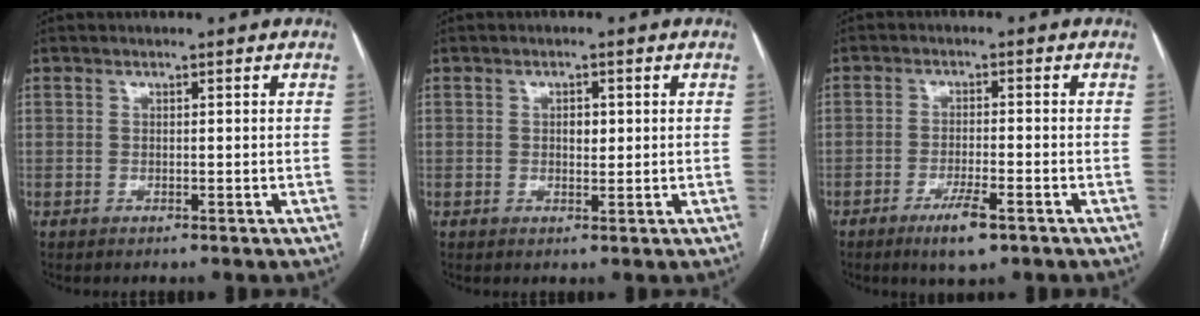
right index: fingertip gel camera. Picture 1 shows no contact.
{"total": 1.9, "force": [0.4, 1.1, 1.5], "torque": [-0.024, -0.001, 0.006]}
{"total": 5.1, "force": [-3.1, 0.8, 4.0], "torque": [-0.078, -0.008, -0.050]}